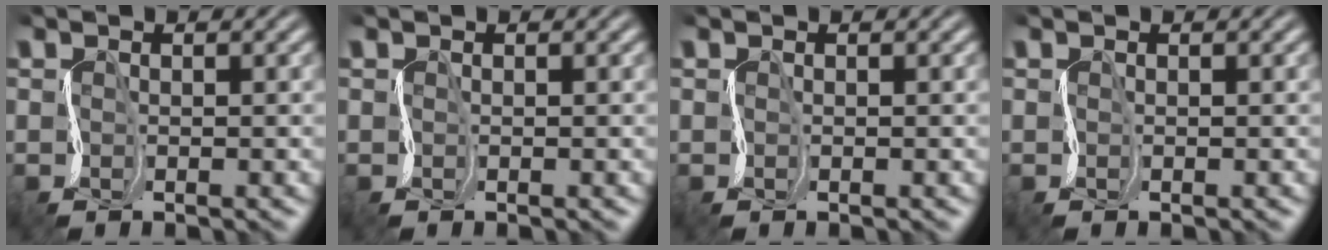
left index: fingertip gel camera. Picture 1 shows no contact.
{"total": 0.0}
{"total": 0.0}
{"total": 0.0}